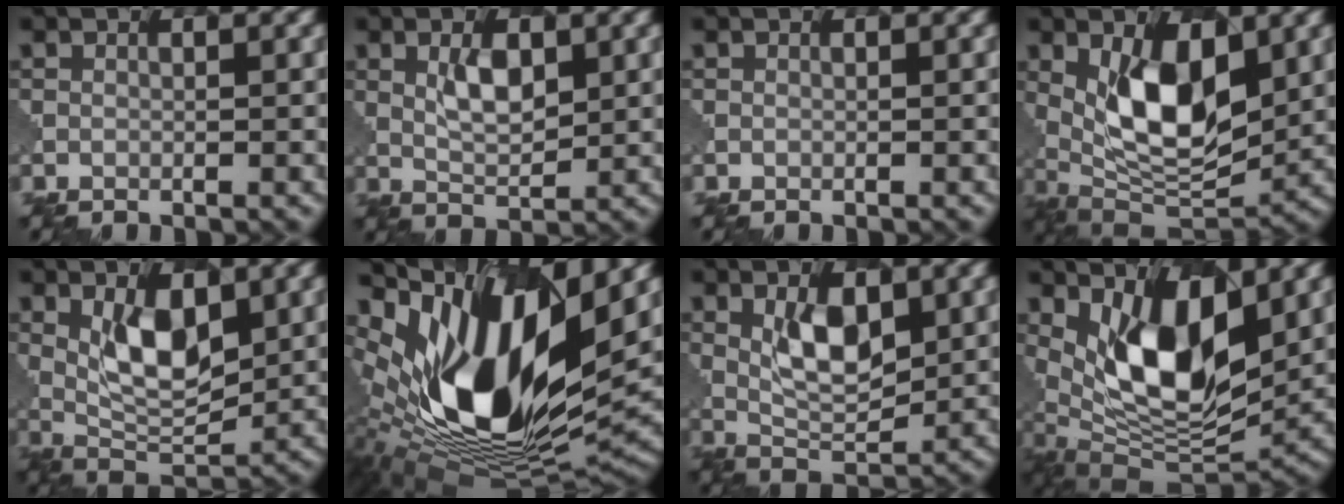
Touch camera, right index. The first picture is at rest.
{"total": 3.3, "force": [1.2, 1.5, 2.6], "torque": [-0.052, -0.002, 0.027]}
{"total": 0.0}
{"total": 9.5, "force": [2.1, 4.6, 8.1], "torque": [-0.143, -0.007, 0.038]}
{"total": 5.9, "force": [1.8, 2.7, 5.0], "torque": [-0.089, -0.006, 0.038]}
{"total": 16.1, "force": [3.9, 7.8, 13.5], "torque": [-0.267, -0.008, 0.070]}
{"total": 5.0, "force": [1.4, 2.4, 4.2], "torque": [-0.078, -0.004, 0.031]}
{"total": 10.6, "force": [2.9, 4.9, 8.9], "torque": [-0.159, -0.020, 0.056]}